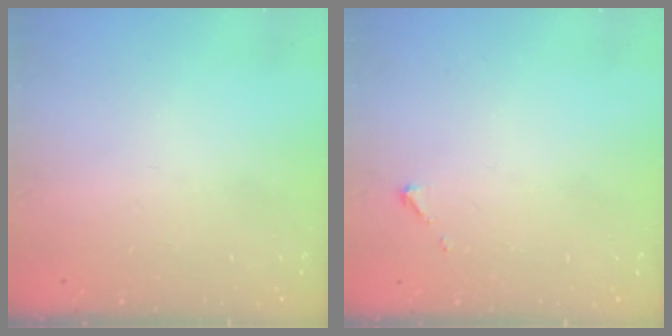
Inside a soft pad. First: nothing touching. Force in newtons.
{"total": 2.6, "press": 2.6, "slide": 0.3}